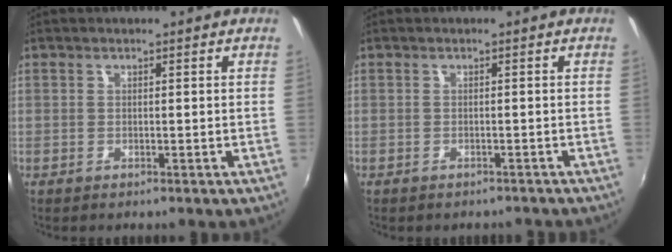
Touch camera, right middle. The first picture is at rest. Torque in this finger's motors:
{"motor_torque": [1.03, -1.11, 0.41, 0.12]}